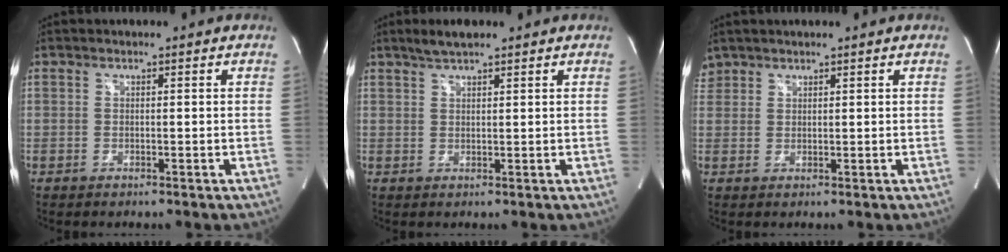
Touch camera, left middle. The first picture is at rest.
{"total": 3.2, "force": [2.5, 0.5, 1.8], "torque": [-0.044, 0.009, 0.049]}
{"total": 2.2, "force": [1.9, 1.1, -0.1], "torque": [0.003, 0.013, 0.037]}